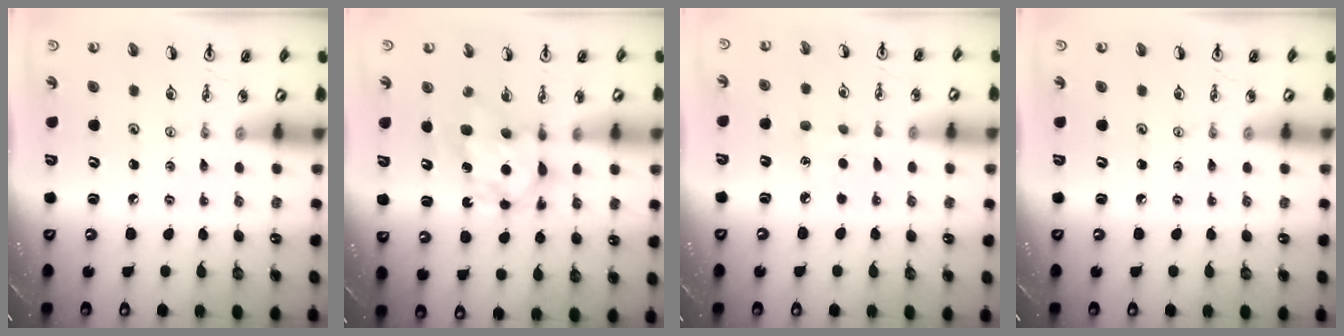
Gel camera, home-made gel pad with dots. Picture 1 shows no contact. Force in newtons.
{"total": 7.1, "press": 7.0, "slide": 0.6}
{"total": 4.1, "press": 4.0, "slide": 0.5}
{"total": 0.0}